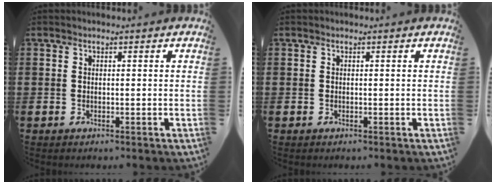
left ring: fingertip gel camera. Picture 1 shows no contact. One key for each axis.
{"total": 0.0}